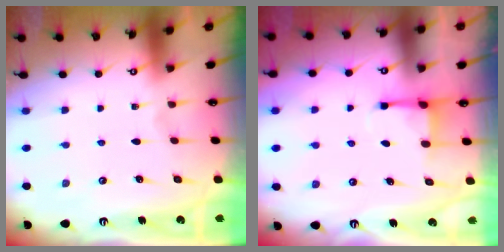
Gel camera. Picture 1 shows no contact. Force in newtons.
{"total": 2.2, "press": 2.2, "slide": 0.5}